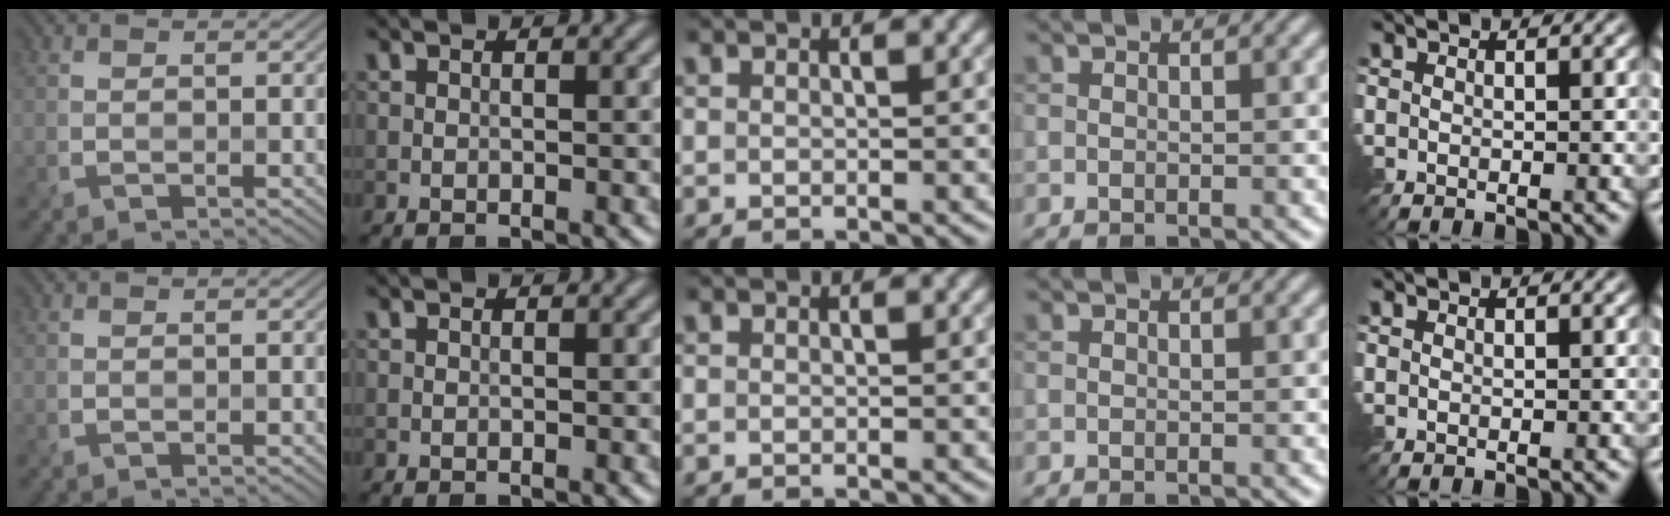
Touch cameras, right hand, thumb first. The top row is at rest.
{}